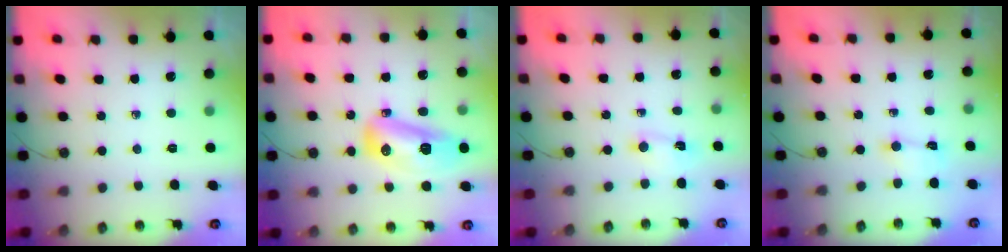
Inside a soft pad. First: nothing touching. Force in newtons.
{"total": 13.9, "press": 13.8, "slide": 1.8}
{"total": 1.6, "press": 1.3, "slide": 0.9}
{"total": 1.5, "press": 1.4, "slide": 0.6}